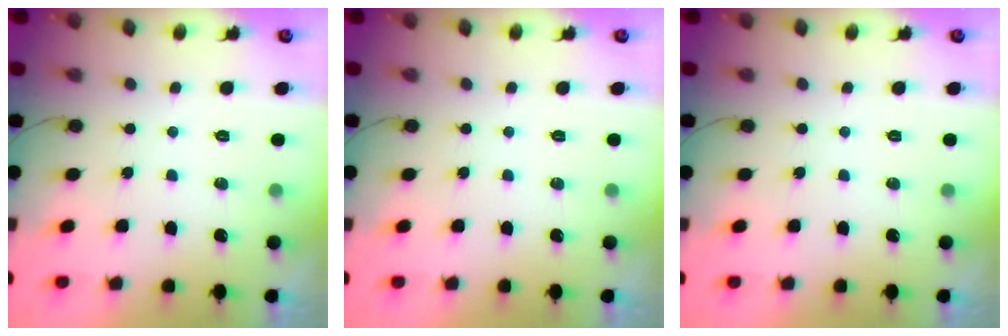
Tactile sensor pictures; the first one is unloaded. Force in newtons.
{"total": 0.0}
{"total": 0.0}